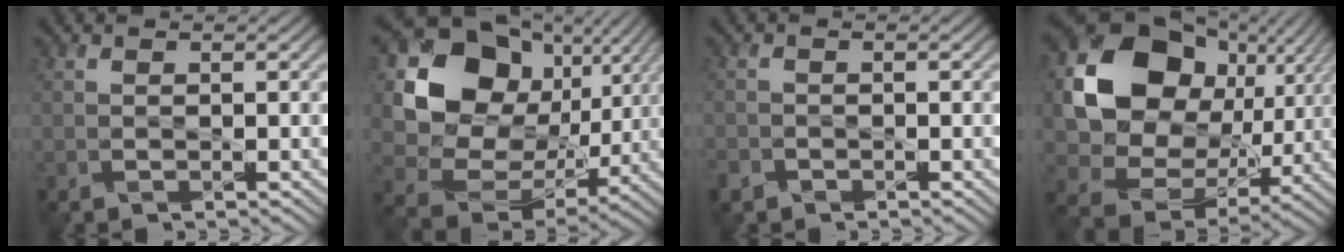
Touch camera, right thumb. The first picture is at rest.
{"total": 17.5, "force": [4.9, 13.9, 9.3], "torque": [-0.218, 0.010, 0.097]}
{"total": 1.6, "force": [-1.2, 1.0, 0.3], "torque": [-0.010, -0.005, -0.030]}
{"total": 17.9, "force": [4.1, 14.1, 10.1], "torque": [-0.218, -0.008, 0.089]}